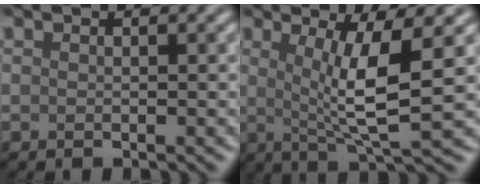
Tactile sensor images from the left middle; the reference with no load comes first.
{"total": 6.0, "force": [0.8, 1.1, 5.8], "torque": [-0.103, -0.008, 0.018]}